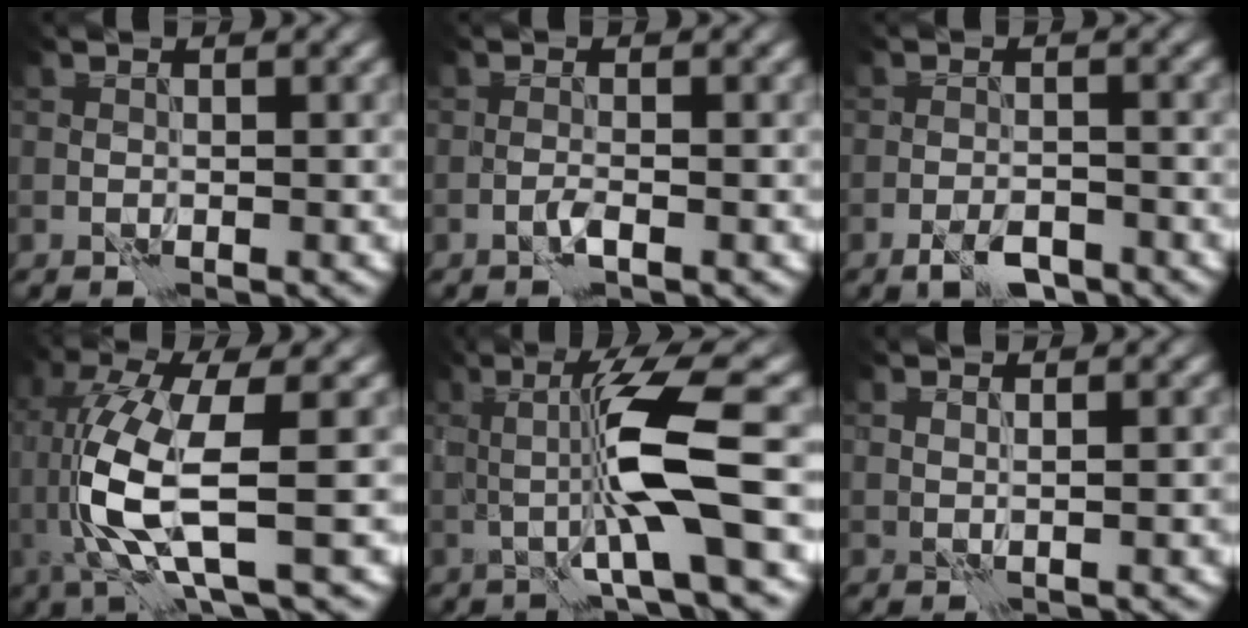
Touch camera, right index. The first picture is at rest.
{"total": 0.6, "force": [-0.3, -0.2, 0.5], "torque": [-0.011, 0.001, -0.007]}
{"total": 2.7, "force": [-1.9, 0.9, 1.6], "torque": [-0.026, -0.001, -0.037]}
{"total": 8.0, "force": [0.3, 2.1, 7.7], "torque": [-0.184, -0.010, 0.012]}
{"total": 6.9, "force": [-0.1, 0.3, 6.9], "torque": [-0.124, 0.006, 0.002]}
{"total": 1.0, "force": [0.4, 0.1, 0.9], "torque": [-0.015, -0.009, 0.012]}